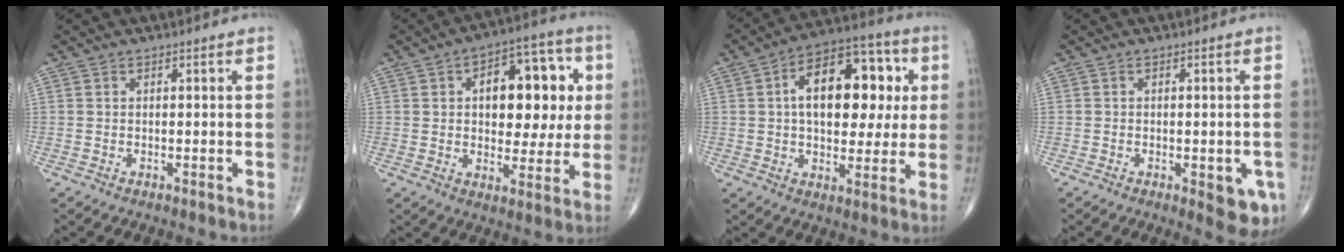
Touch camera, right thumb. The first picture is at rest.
{"total": 16.6, "force": [3.0, 9.5, 13.3], "torque": [-0.135, 0.015, 0.042]}
{"total": 18.8, "force": [3.4, 10.8, 15.0], "torque": [-0.187, 0.021, 0.047]}
{"total": 6.2, "force": [-2.1, 2.6, 5.3], "torque": [-0.041, -0.004, -0.019]}